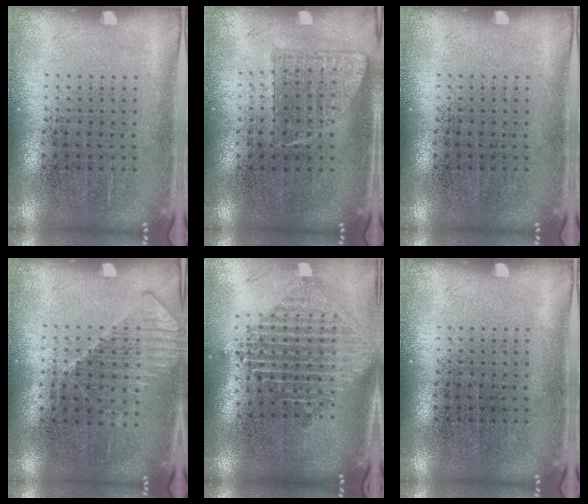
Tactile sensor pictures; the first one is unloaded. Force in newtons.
{"total": 0.8, "press": 0.8, "slide": 0.1}
{"total": 0.0}
{"total": 1.2, "press": 1.2, "slide": 0.3}
{"total": 2.3, "press": 1.8, "slide": 1.6}
{"total": 0.0}